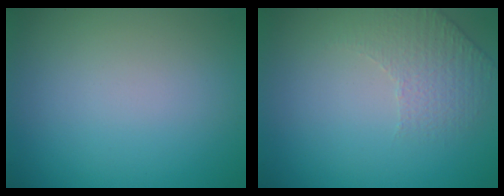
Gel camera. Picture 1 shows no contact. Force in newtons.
{"total": 1.7, "press": 1.3, "slide": 1.1}